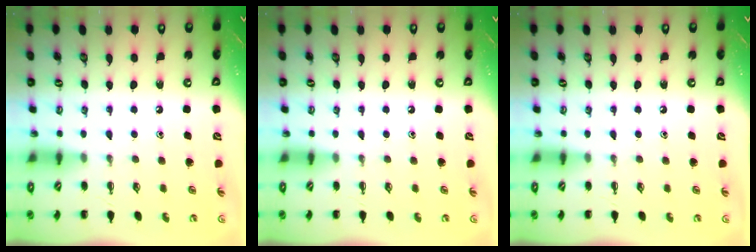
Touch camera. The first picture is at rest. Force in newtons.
{"total": 0.0}
{"total": 0.0}